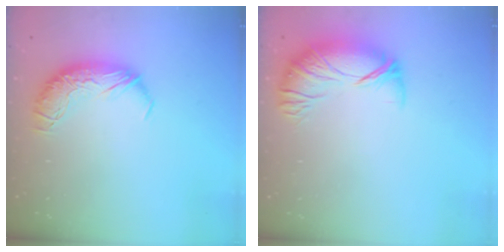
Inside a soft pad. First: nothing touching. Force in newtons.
{"total": 2.7, "press": 1.5, "slide": 2.3}